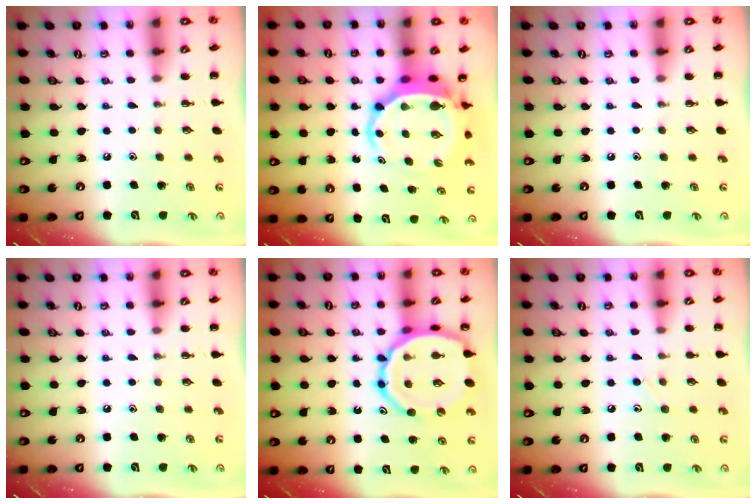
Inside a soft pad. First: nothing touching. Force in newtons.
{"total": 6.8, "press": 6.6, "slide": 1.6}
{"total": 0.0}
{"total": 0.0}
{"total": 16.7, "press": 16.5, "slide": 2.2}
{"total": 7.0, "press": 6.7, "slide": 2.0}